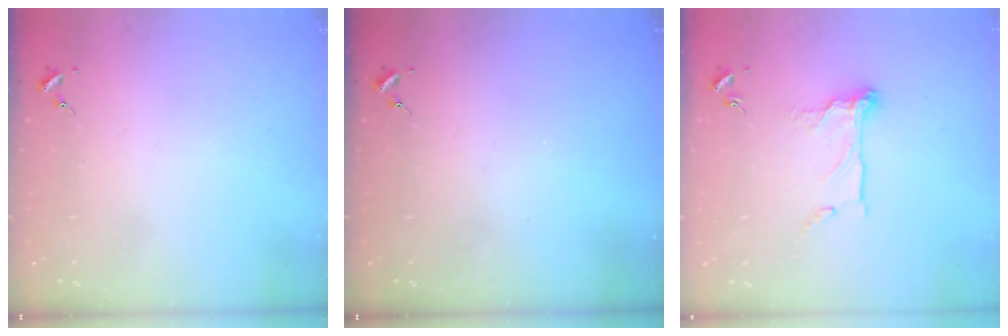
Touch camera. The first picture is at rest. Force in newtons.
{"total": 0.0}
{"total": 10.2, "press": 10.2, "slide": 0.7}